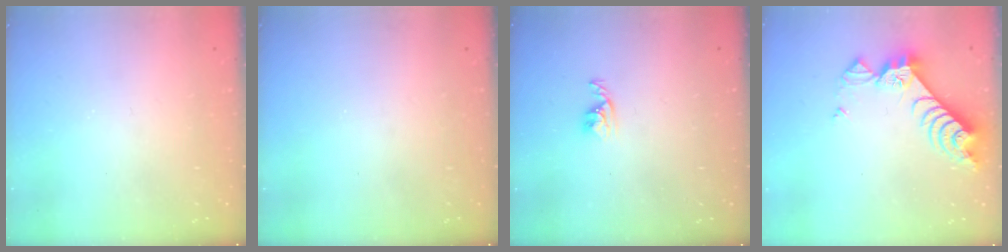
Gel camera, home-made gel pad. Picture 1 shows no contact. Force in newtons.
{"total": 0.0}
{"total": 3.7, "press": 3.6, "slide": 0.6}
{"total": 8.4, "press": 8.4, "slide": 1.0}